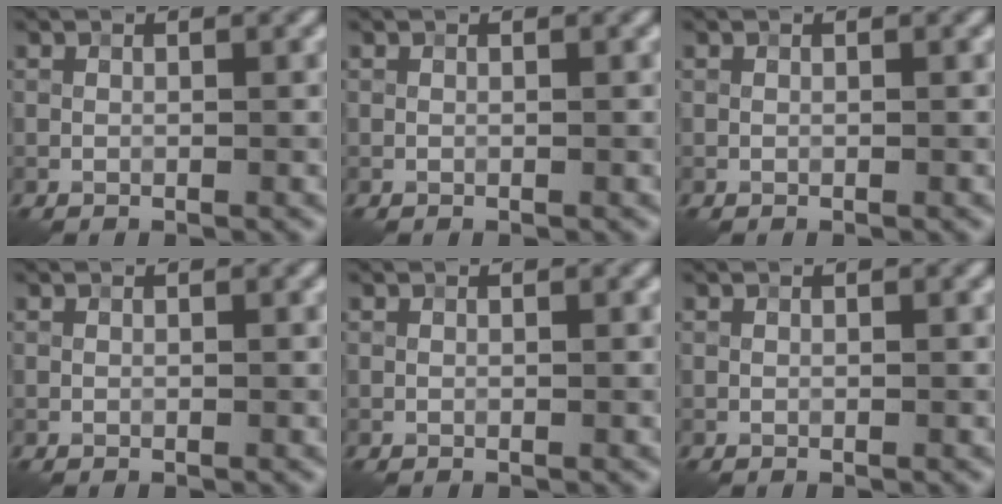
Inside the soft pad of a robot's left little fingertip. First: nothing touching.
{"total": 0.0}
{"total": 0.0}
{"total": 0.0}
{"total": 0.0}
{"total": 0.0}